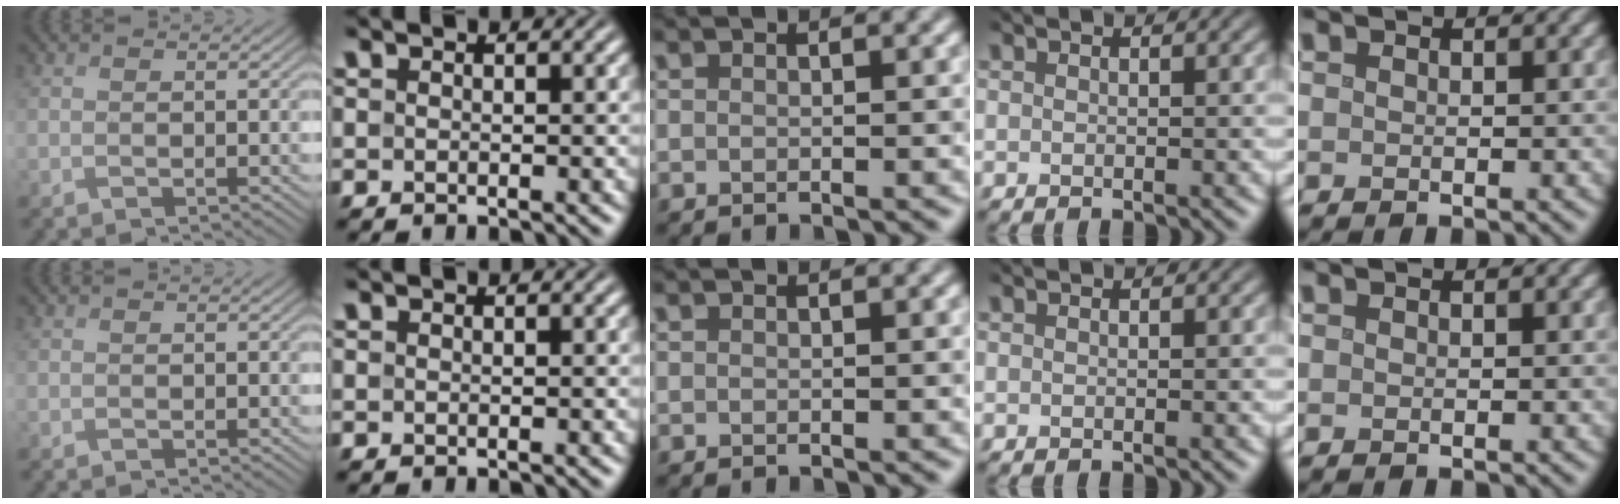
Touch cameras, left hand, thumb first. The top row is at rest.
{}